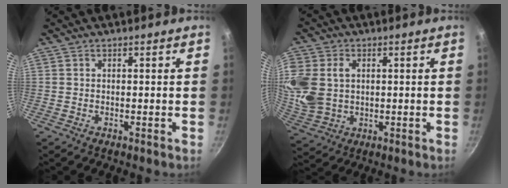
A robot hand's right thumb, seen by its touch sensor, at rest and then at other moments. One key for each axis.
{"total": 14.2, "fx": 2.0, "fy": 11.0, "fz": 8.8, "tx": -0.200, "ty": -0.003, "tz": 0.046}